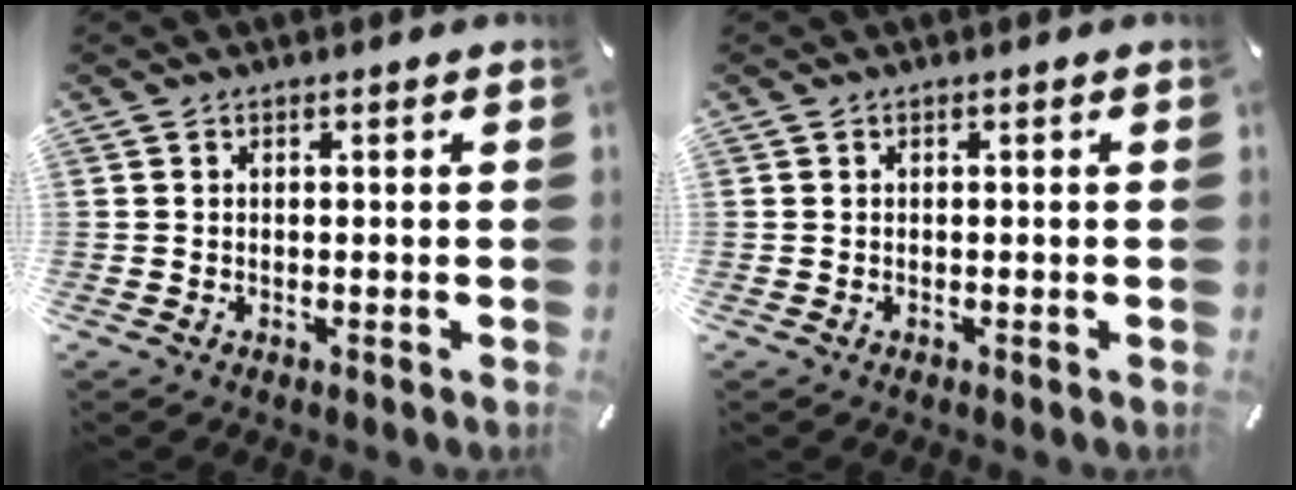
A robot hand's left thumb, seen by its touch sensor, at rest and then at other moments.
{"total": 0.0}